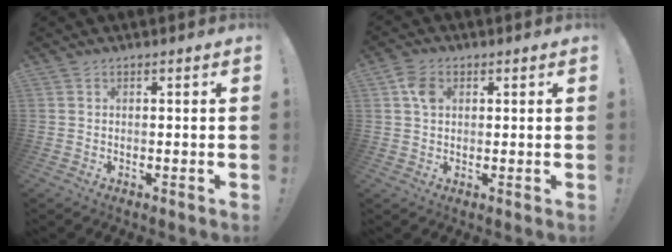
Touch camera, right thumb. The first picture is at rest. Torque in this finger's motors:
{"motor_torque": [-0.27, 0.27, 0.02, 0.02, 0.14]}